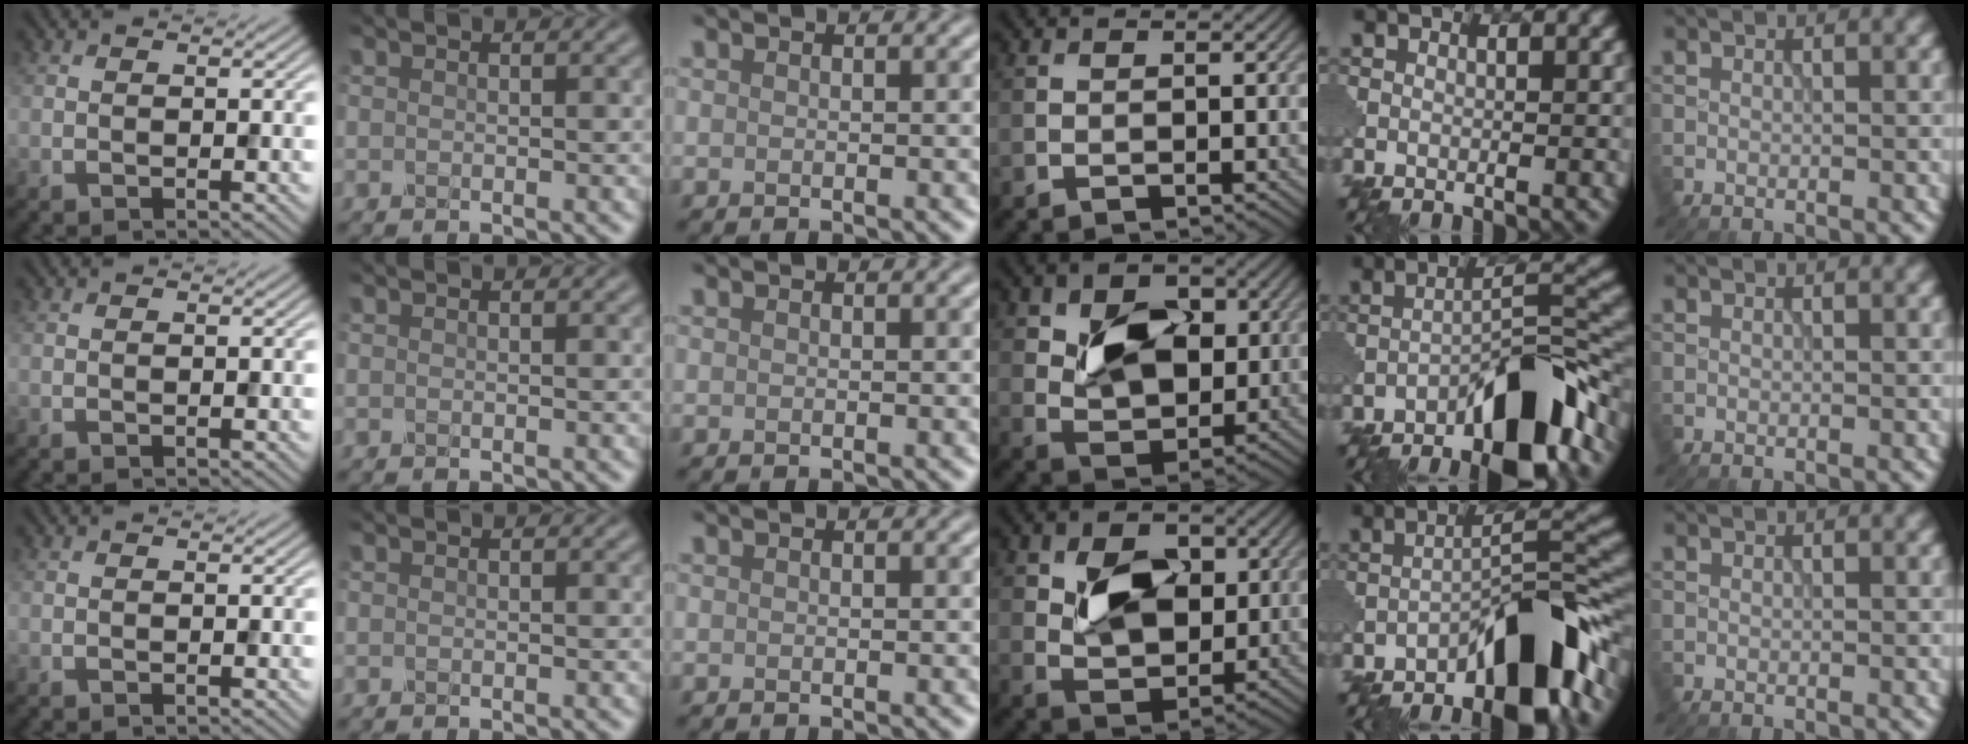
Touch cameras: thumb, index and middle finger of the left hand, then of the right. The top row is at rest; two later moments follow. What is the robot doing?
{"motion": "insert", "object": "pin"}